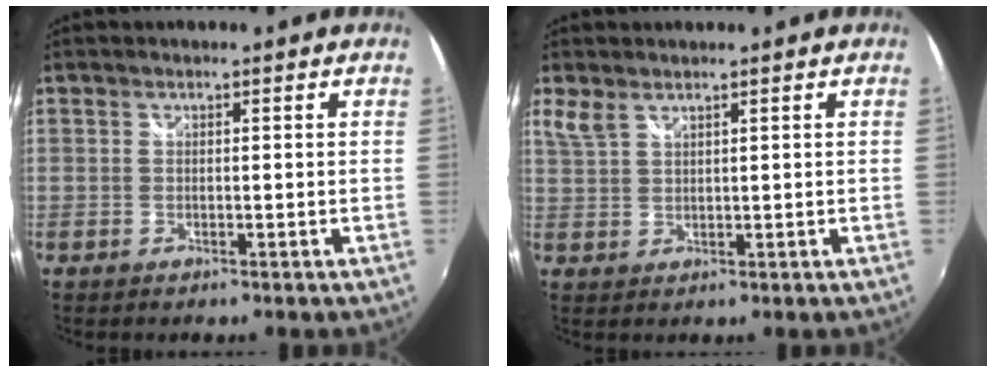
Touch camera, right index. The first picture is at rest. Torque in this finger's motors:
{"motor_torque": [0.04, 0.05, 0.12, 0.02]}